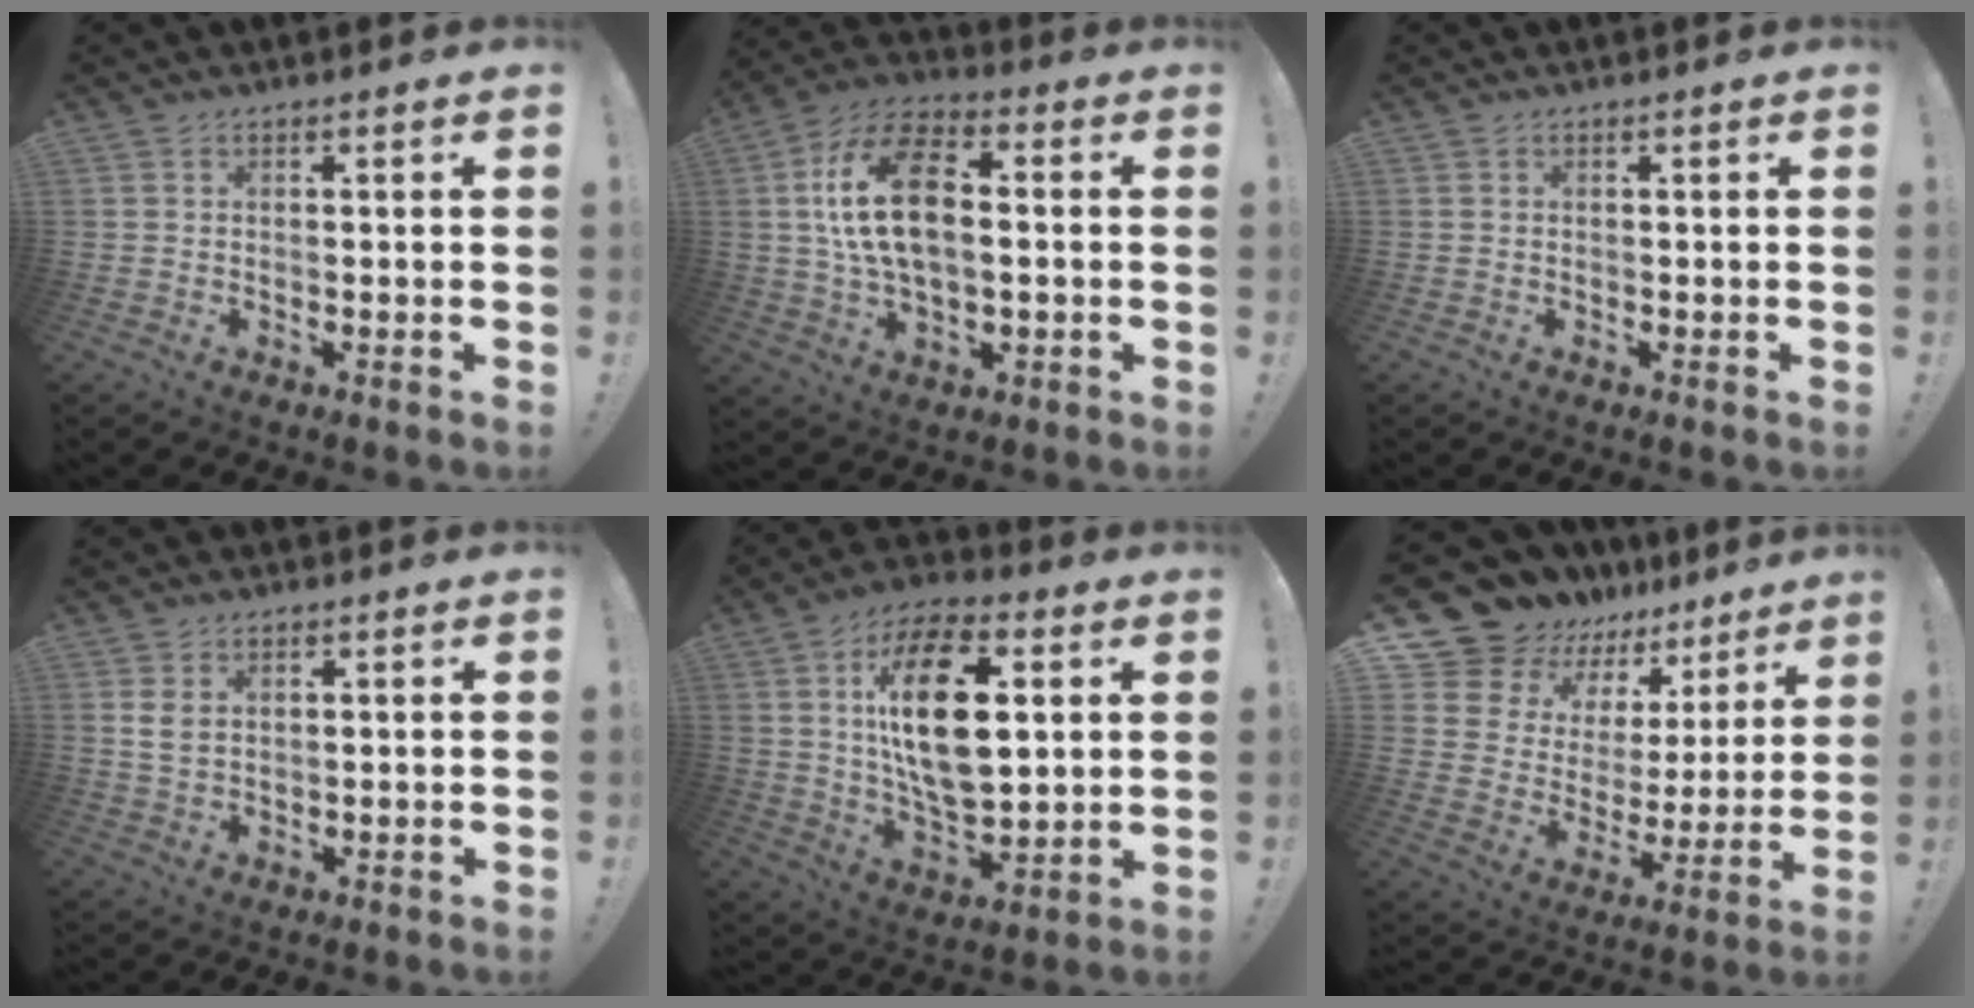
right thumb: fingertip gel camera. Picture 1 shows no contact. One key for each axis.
{"total": 17.9, "fx": 1.4, "fy": 11.0, "fz": 14.1, "tx": -0.249, "ty": 0.012, "tz": 0.022}
{"total": 0.0}
{"total": 4.0, "fx": 1.4, "fy": 2.6, "fz": 2.7, "tx": -0.053, "ty": -0.002, "tz": 0.025}
{"total": 21.5, "fx": 5.0, "fy": 11.4, "fz": 17.6, "tx": -0.315, "ty": -0.001, "tz": 0.081}
{"total": 13.4, "fx": 11.8, "fy": 6.1, "fz": 1.8, "tx": -0.057, "ty": -0.104, "tz": 0.229}